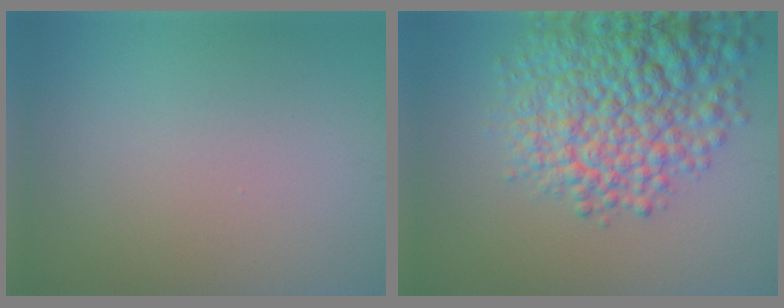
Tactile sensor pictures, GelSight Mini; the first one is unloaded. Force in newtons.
{"total": 9.7, "press": 9.7, "slide": 0.4}